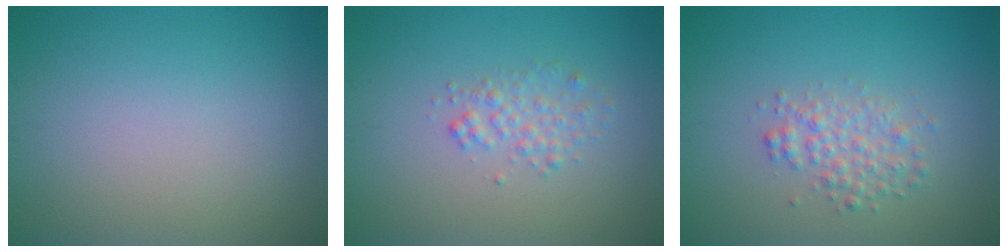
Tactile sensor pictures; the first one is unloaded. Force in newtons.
{"total": 1.8, "press": 1.8, "slide": 0.0}
{"total": 2.5, "press": 2.5, "slide": 0.1}